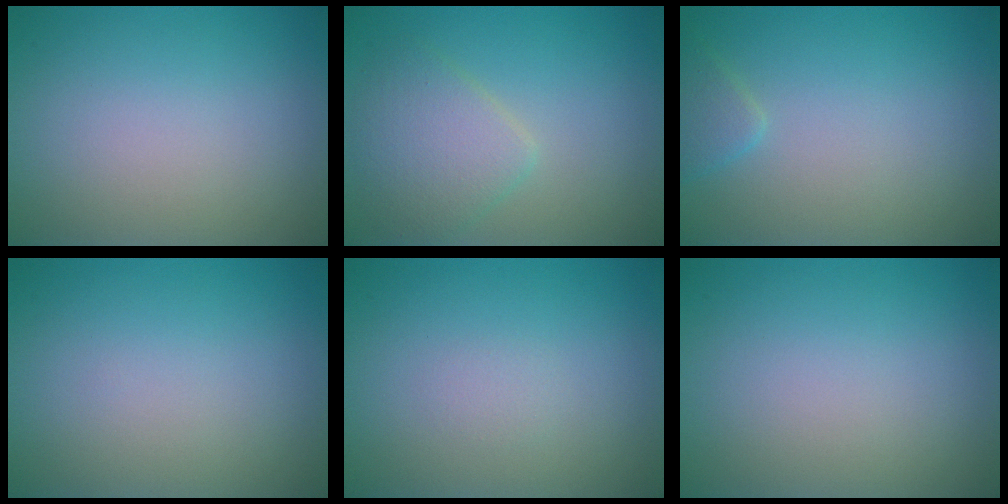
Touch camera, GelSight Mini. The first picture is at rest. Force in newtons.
{"total": 3.8, "press": 3.8, "slide": 0.1}
{"total": 1.4, "press": 1.4, "slide": 0.1}
{"total": 0.0}
{"total": 0.6, "press": 0.6, "slide": 0.0}
{"total": 0.0}